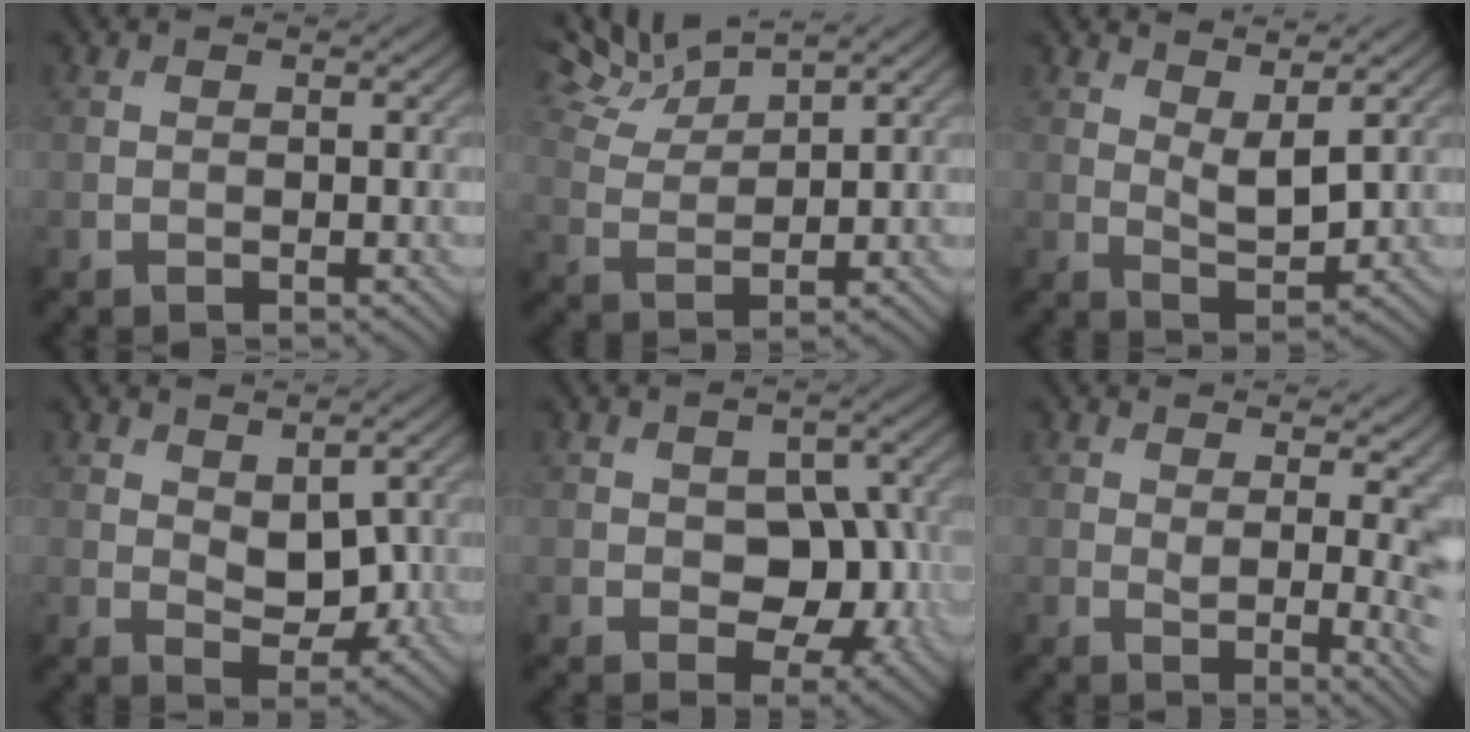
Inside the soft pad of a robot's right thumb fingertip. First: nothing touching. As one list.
[{"total": 5.8, "force": [5.1, 0.9, 2.6], "torque": [-0.066, 0.008, 0.103]}, {"total": 3.8, "force": [2.2, 1.3, 2.9], "torque": [-0.063, -0.010, 0.042]}, {"total": 4.9, "force": [1.0, 2.9, 3.8], "torque": [-0.061, -0.008, 0.022]}, {"total": 7.3, "force": [-1.0, 5.0, 5.3], "torque": [-0.067, -0.009, -0.016]}, {"total": 7.5, "force": [2.0, 2.9, 6.6], "torque": [-0.081, -0.005, 0.034]}]